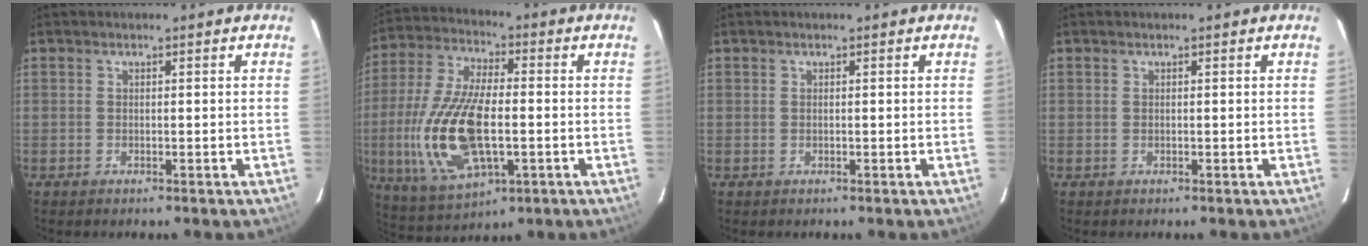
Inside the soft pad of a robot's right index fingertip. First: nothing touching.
{"total": 18.5, "force": [-3.3, 8.1, 16.4], "torque": [-0.356, -0.011, -0.055]}
{"total": 0.0}
{"total": 0.0}